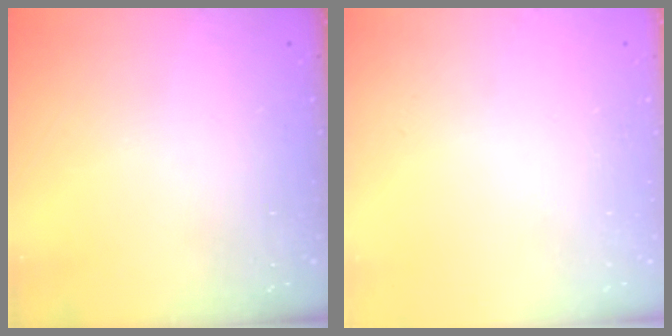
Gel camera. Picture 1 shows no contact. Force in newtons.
{"total": 0.0}